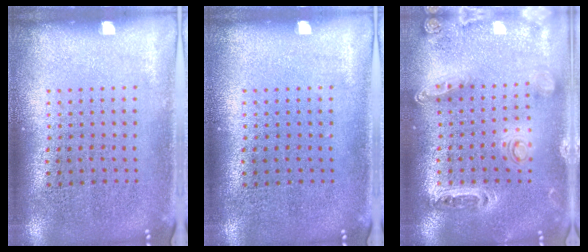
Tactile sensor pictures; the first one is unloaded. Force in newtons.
{"total": 0.0}
{"total": 1.3, "press": 1.3, "slide": 0.4}